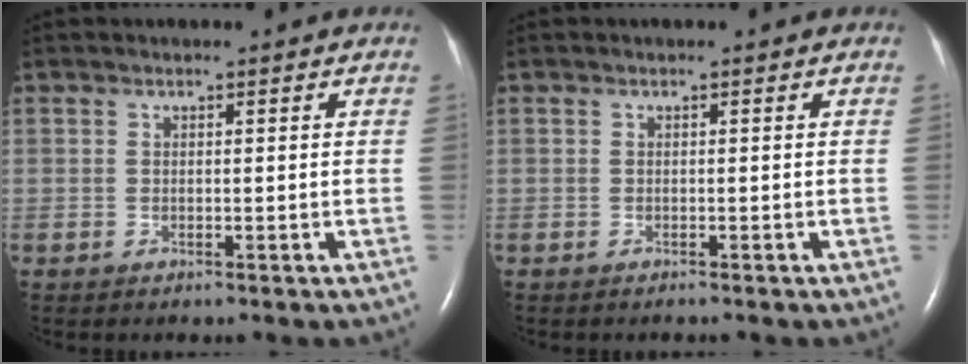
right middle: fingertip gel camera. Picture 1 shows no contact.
{"total": 0.0}